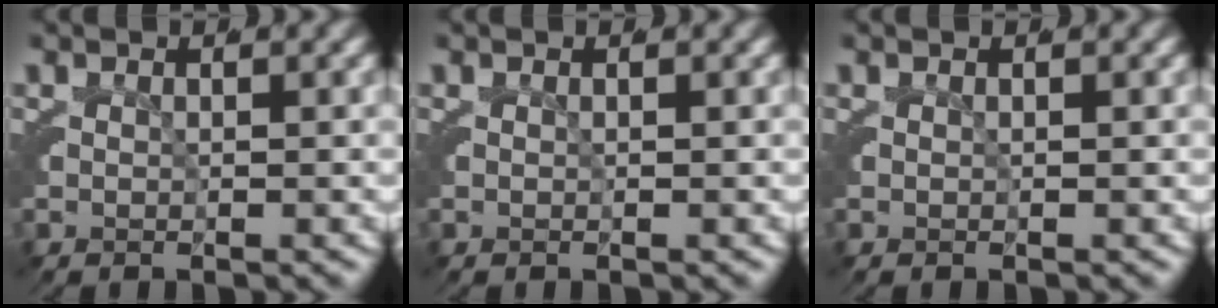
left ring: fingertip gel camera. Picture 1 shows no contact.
{"total": 0.0}
{"total": 0.0}